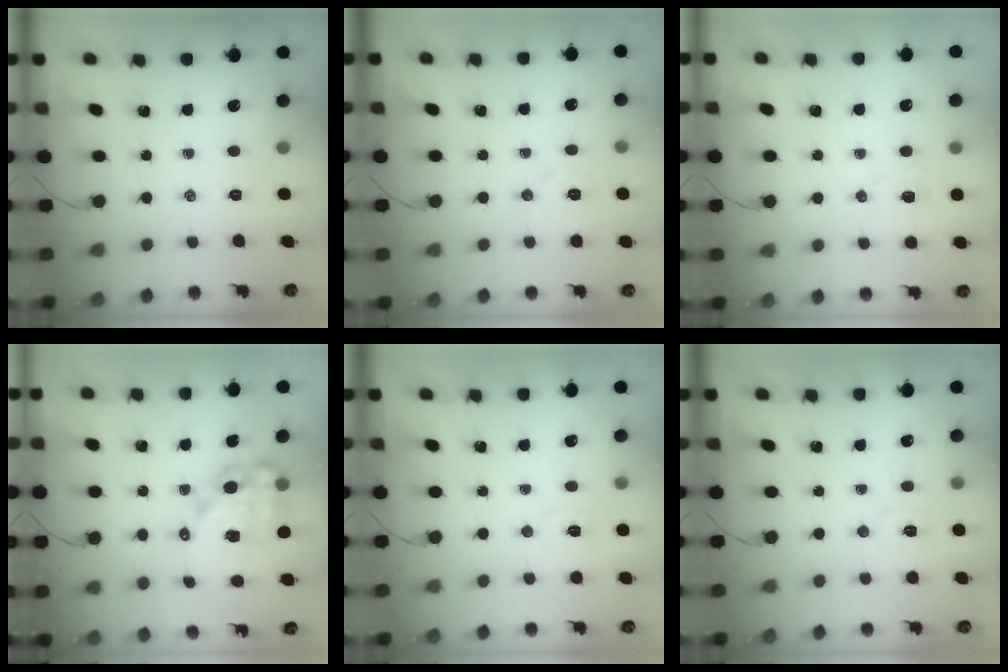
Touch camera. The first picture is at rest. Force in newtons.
{"total": 5.9, "press": 5.7, "slide": 1.4}
{"total": 2.8, "press": 2.7, "slide": 0.7}
{"total": 14.8, "press": 14.4, "slide": 3.4}
{"total": 4.6, "press": 4.5, "slide": 1.0}
{"total": 4.6, "press": 4.5, "slide": 1.0}